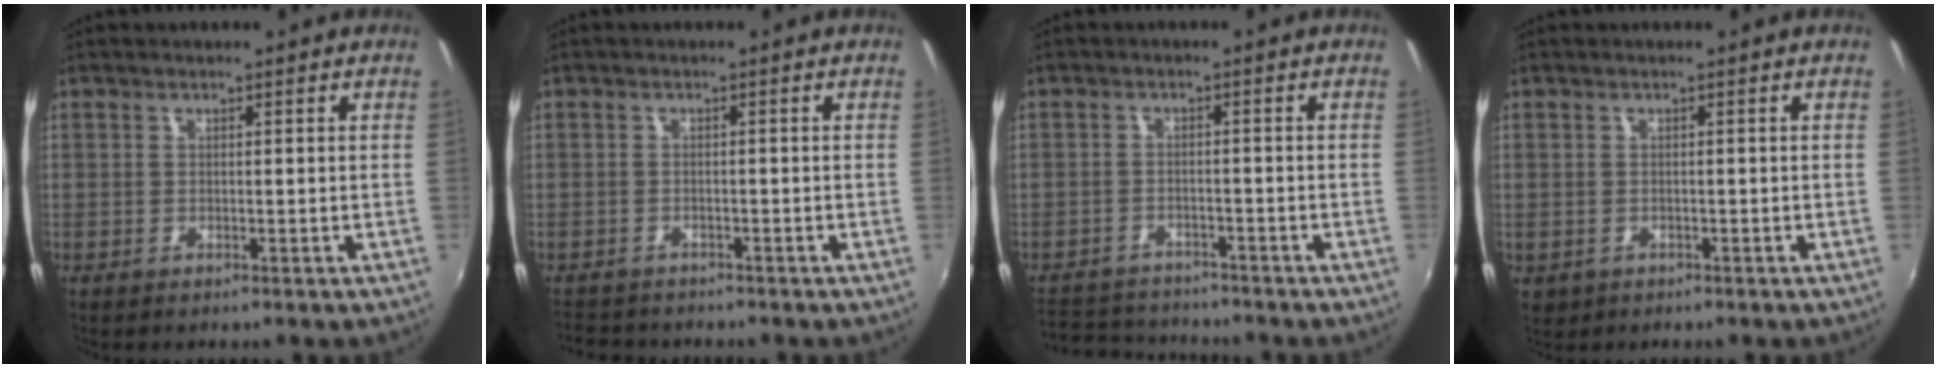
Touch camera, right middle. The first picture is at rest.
{"total": 4.4, "force": [-4.0, 1.6, 0.9], "torque": [-0.032, -0.009, -0.069]}
{"total": 8.9, "force": [-8.2, 2.8, 1.9], "torque": [-0.064, 0.010, -0.132]}
{"total": 2.0, "force": [-0.5, 1.7, 0.9], "torque": [-0.020, -0.003, -0.003]}